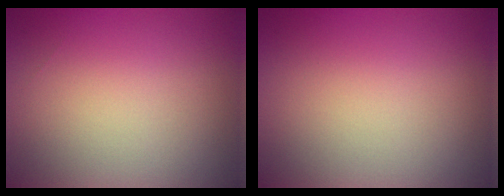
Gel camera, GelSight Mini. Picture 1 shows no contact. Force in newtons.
{"total": 0.0}